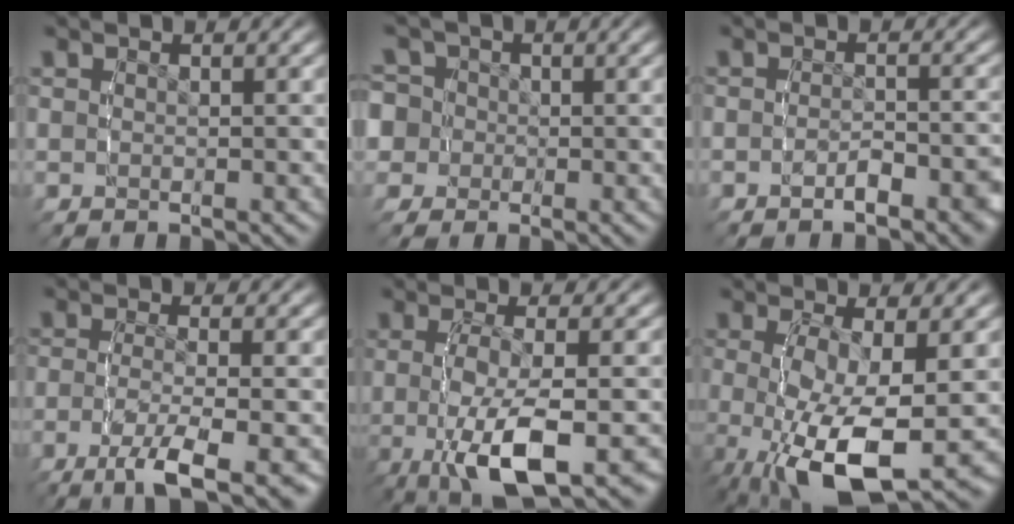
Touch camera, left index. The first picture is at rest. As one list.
[{"total": 8.5, "force": [-0.4, 8.0, 2.9], "torque": [-0.089, -0.025, -0.012]}, {"total": 2.5, "force": [-2.1, 0.8, 1.2], "torque": [-0.027, 0.003, -0.040]}, {"total": 6.8, "force": [-4.2, 2.2, 5.0], "torque": [-0.101, -0.027, -0.058]}, {"total": 7.1, "force": [-2.4, 2.3, 6.2], "torque": [-0.125, -0.015, -0.029]}, {"total": 9.3, "force": [-2.9, 4.4, 7.6], "torque": [-0.161, -0.037, -0.031]}]